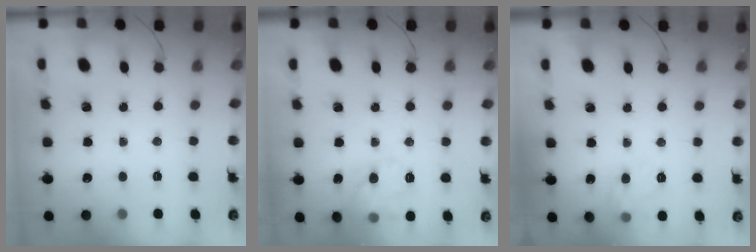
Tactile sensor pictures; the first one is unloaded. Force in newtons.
{"total": 13.2, "press": 13.2, "slide": 0.6}
{"total": 8.0, "press": 8.0, "slide": 0.5}